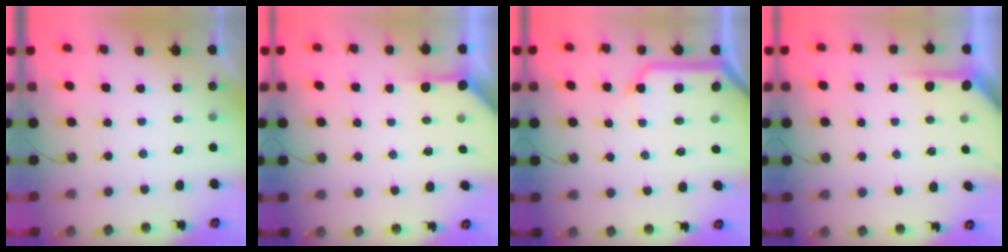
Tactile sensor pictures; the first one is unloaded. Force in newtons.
{"total": 5.0, "press": 5.0, "slide": 0.5}
{"total": 11.9, "press": 11.8, "slide": 1.9}
{"total": 4.6, "press": 4.6, "slide": 0.3}